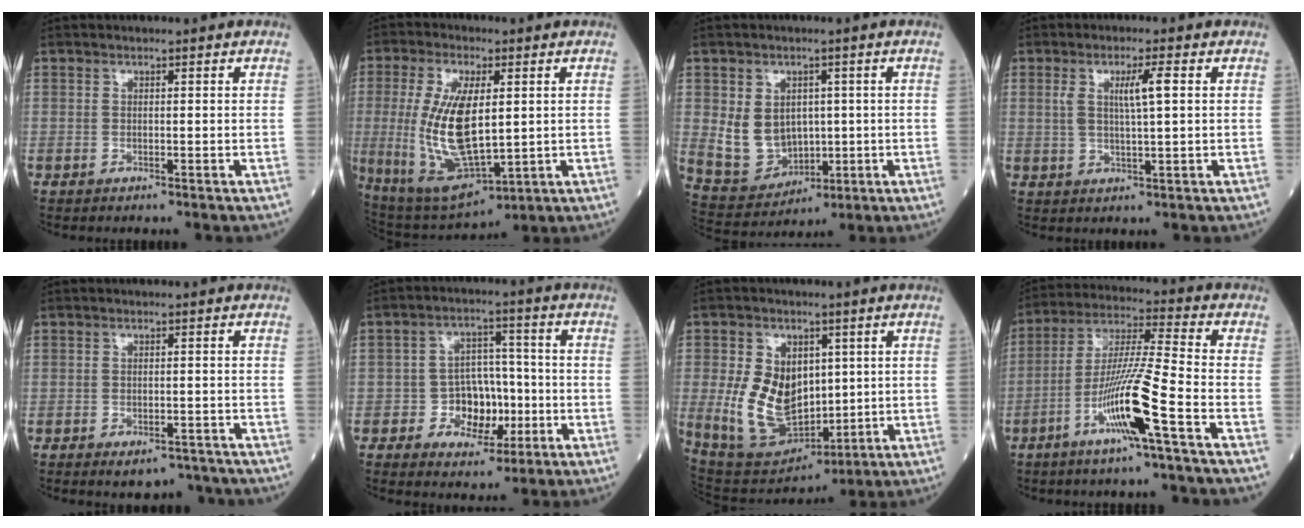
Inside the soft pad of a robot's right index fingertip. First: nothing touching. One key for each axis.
{"total": 15.0, "fx": 0.6, "fy": 5.5, "fz": 13.9, "tx": -0.291, "ty": -0.008, "tz": 0.028}
{"total": 8.6, "fx": 0.6, "fy": 6.9, "fz": 5.1, "tx": -0.100, "ty": 0.012, "tz": 0.037}
{"total": 4.9, "fx": 1.3, "fy": 0.3, "fz": 4.7, "tx": -0.088, "ty": 0.002, "tz": 0.025}
{"total": 4.0, "fx": -3.2, "fy": 1.9, "fz": 1.5, "tx": -0.008, "ty": 0.003, "tz": -0.039}
{"total": 7.4, "fx": -1.9, "fy": 5.6, "fz": 4.4, "tx": -0.059, "ty": 0.023, "tz": -0.027}
{"total": 13.5, "fx": 1.0, "fy": 8.9, "fz": 10.2, "tx": -0.199, "ty": 0.003, "tz": 0.042}
{"total": 12.2, "fx": -5.2, "fy": -0.9, "fz": 11.0, "tx": -0.214, "ty": -0.003, "tz": -0.101}